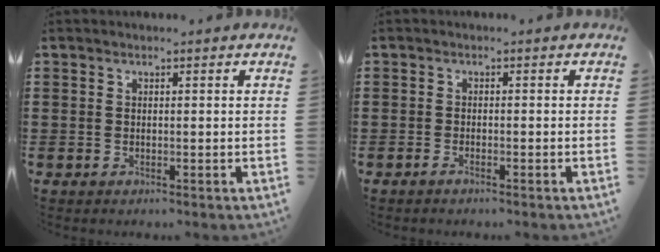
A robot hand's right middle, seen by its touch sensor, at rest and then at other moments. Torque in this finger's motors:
{"motor_torque": [-0.33, 0.42, -0.04, -0.01]}